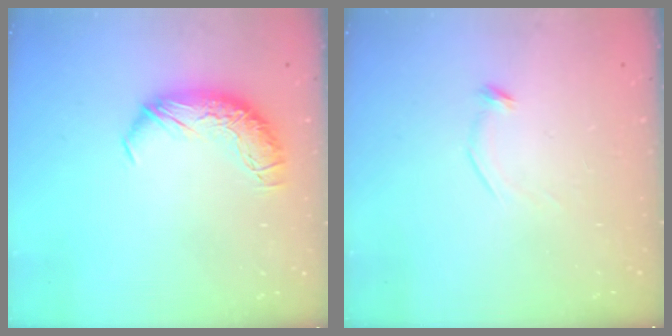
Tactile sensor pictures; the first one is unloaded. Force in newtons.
{"total": 9.1, "press": 9.1, "slide": 0.6}